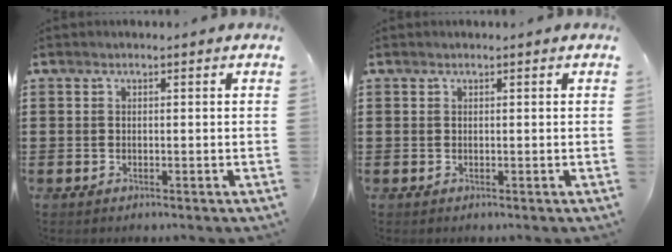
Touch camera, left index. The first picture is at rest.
{"total": 0.0}